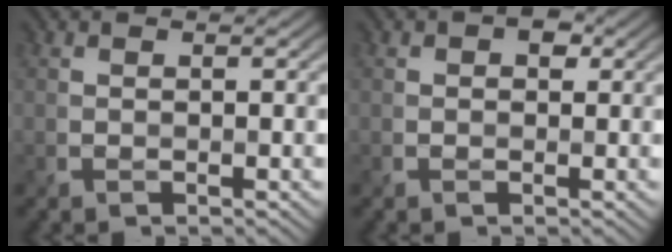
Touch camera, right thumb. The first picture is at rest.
{"total": 2.1, "force": [0.5, 1.6, 1.2], "torque": [-0.015, -0.001, 0.004]}